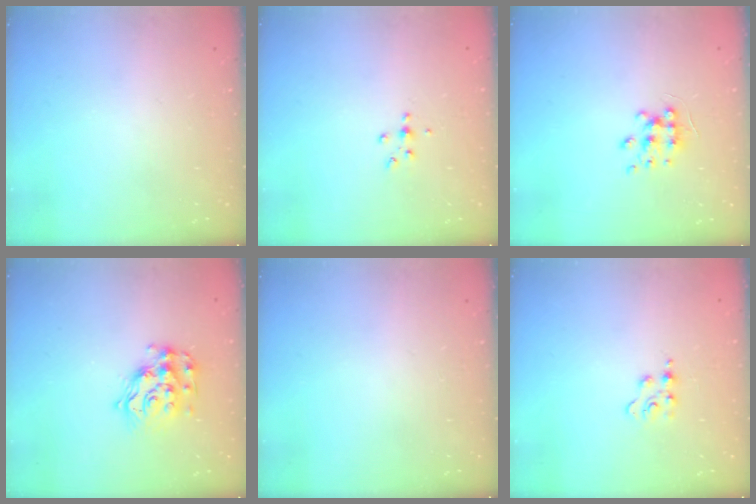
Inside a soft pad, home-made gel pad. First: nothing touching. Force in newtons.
{"total": 3.0, "press": 3.0, "slide": 0.5}
{"total": 7.2, "press": 7.2, "slide": 0.6}
{"total": 13.7, "press": 13.7, "slide": 0.9}
{"total": 0.0}
{"total": 4.0, "press": 3.9, "slide": 0.5}